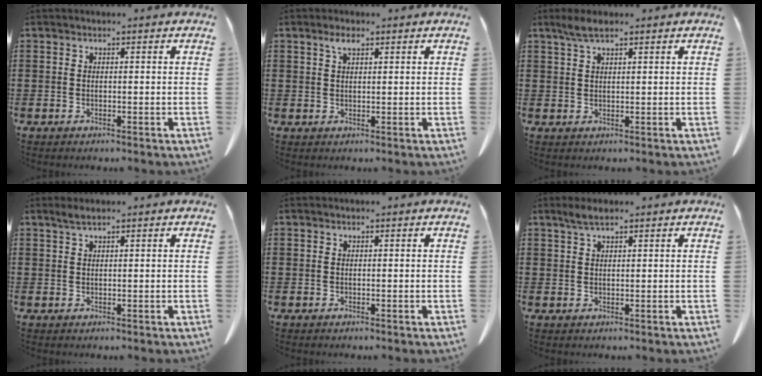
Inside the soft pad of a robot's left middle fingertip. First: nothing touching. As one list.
[{"total": 2.3, "force": [1.3, 0.7, 1.8], "torque": [-0.039, 0.003, 0.022]}, {"total": 2.9, "force": [1.8, 0.6, 2.2], "torque": [-0.046, 0.002, 0.032]}, {"total": 1.5, "force": [1.0, 0.1, 1.1], "torque": [-0.023, 0.000, 0.019]}, {"total": 0.0}, {"total": 2.1, "force": [1.4, 0.3, 1.5], "torque": [-0.032, 0.001, 0.026]}]